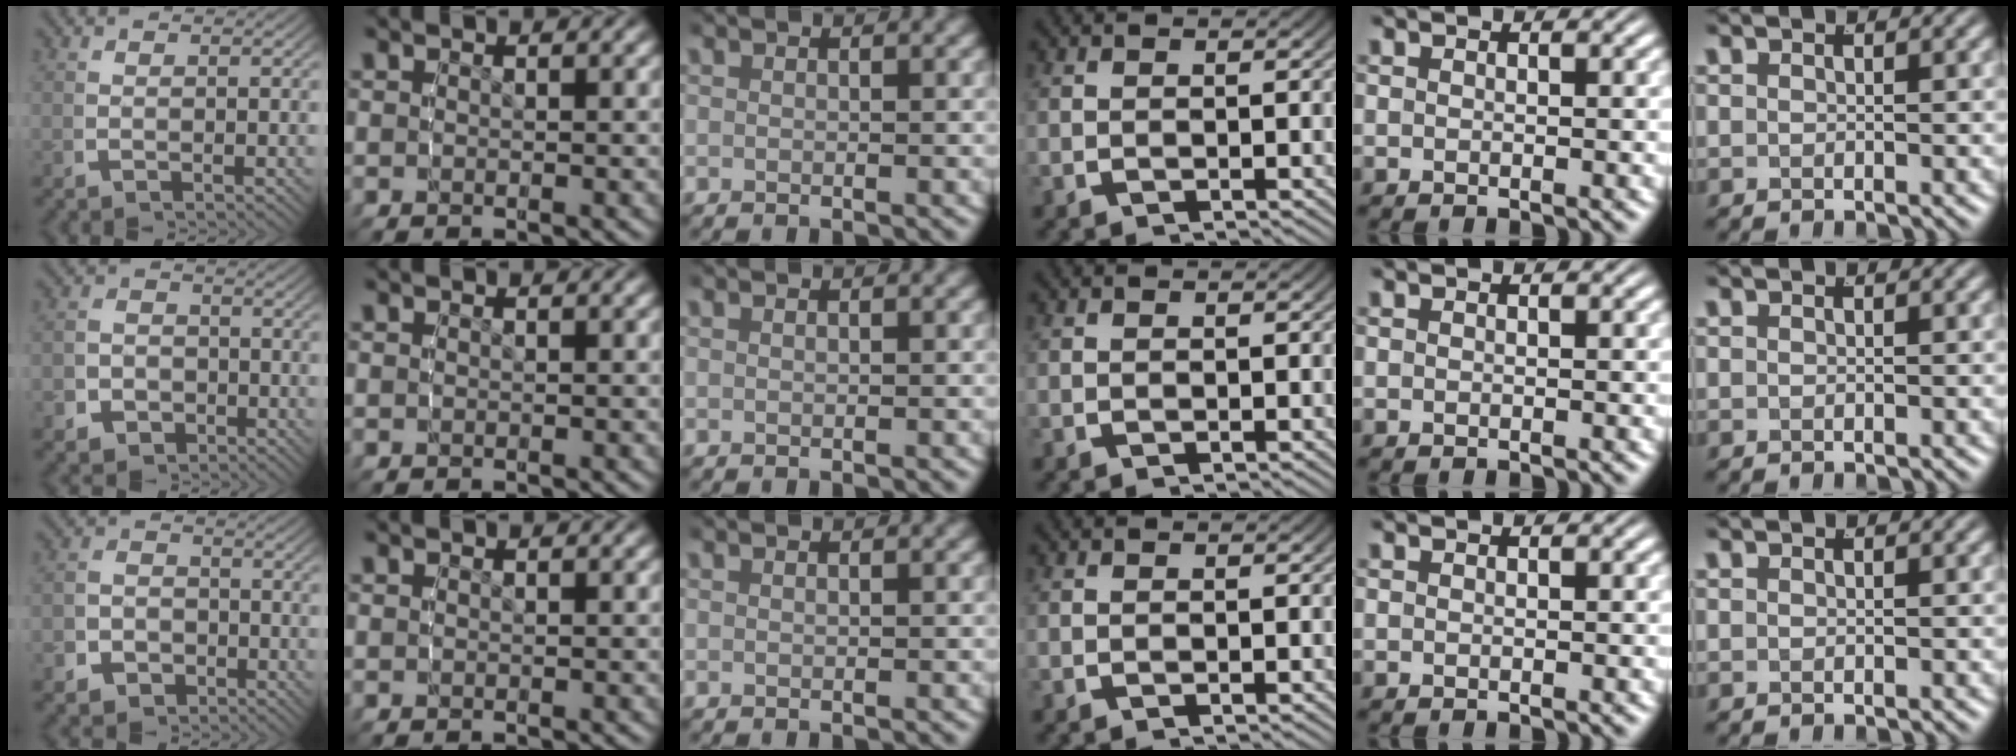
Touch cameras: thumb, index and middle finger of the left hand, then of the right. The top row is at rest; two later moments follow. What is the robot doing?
{"motion": "lift_and_place", "object": "sponge"}